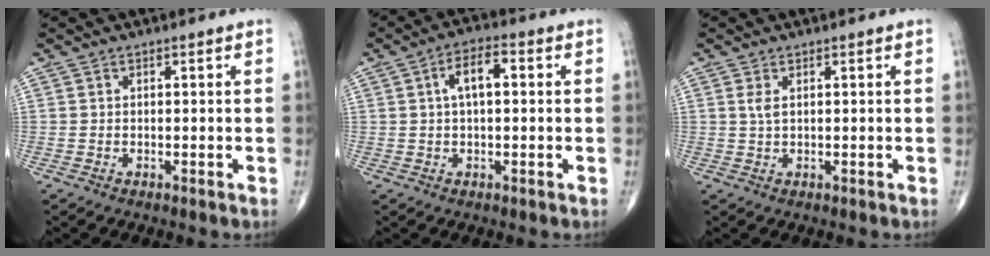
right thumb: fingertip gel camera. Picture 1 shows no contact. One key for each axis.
{"total": 5.8, "fx": 1.1, "fy": 2.6, "fz": 5.1, "tx": -0.089, "ty": 0.015, "tz": 0.013}
{"total": 1.6, "fx": 0.6, "fy": 0.6, "fz": 1.3, "tx": -0.033, "ty": 0.002, "tz": 0.016}